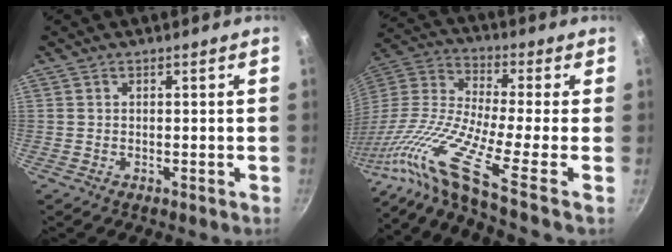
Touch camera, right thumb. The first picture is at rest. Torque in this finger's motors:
{"motor_torque": [1.31, 0.60, 1.19, -1.32, 0.15]}